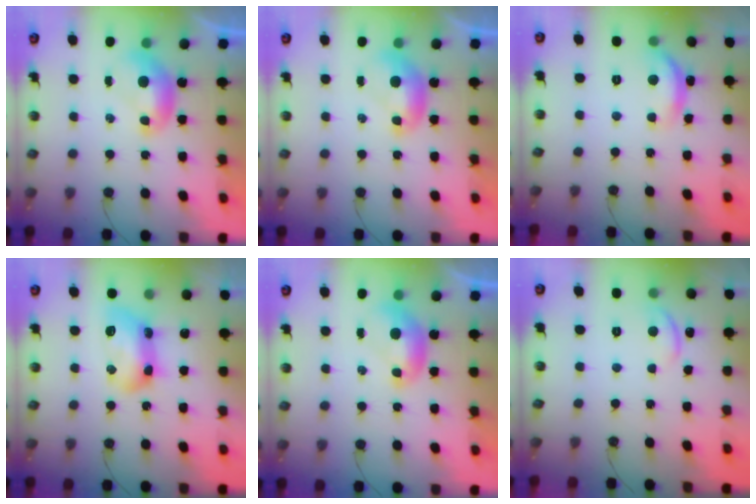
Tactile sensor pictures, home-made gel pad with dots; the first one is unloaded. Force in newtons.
{"total": 0.0}
{"total": 5.3, "press": 5.3, "slide": 0.6}
{"total": 12.0, "press": 12.0, "slide": 0.5}
{"total": 0.0}
{"total": 2.1, "press": 2.0, "slide": 0.5}